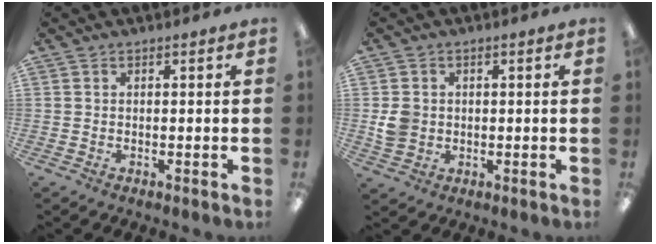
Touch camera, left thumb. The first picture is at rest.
{"total": 4.7, "force": [0.2, 4.3, 1.9], "torque": [-0.021, 0.005, 0.004]}